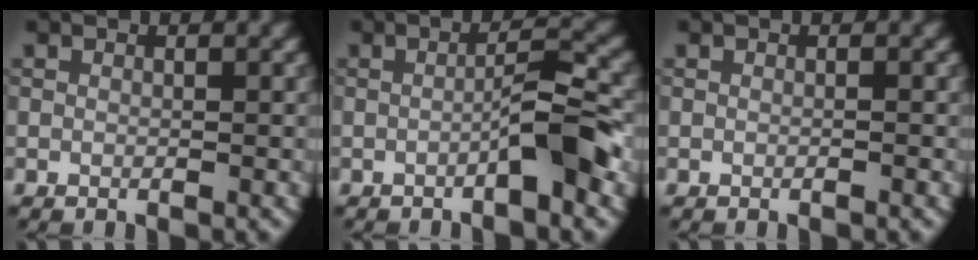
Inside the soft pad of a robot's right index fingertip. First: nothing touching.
{"total": 3.7, "force": [-1.5, 0.3, 3.4], "torque": [-0.051, 0.017, -0.030]}
{"total": 0.0}